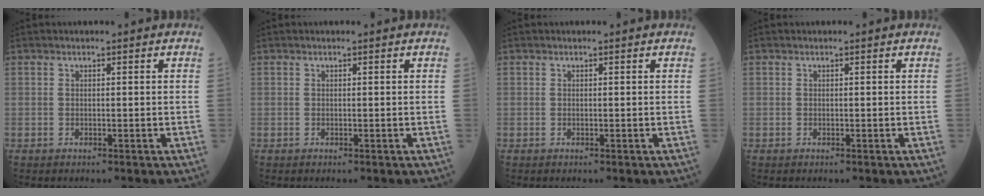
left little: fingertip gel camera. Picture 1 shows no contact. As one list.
[{"total": 0.0}, {"total": 0.0}, {"total": 0.0}]